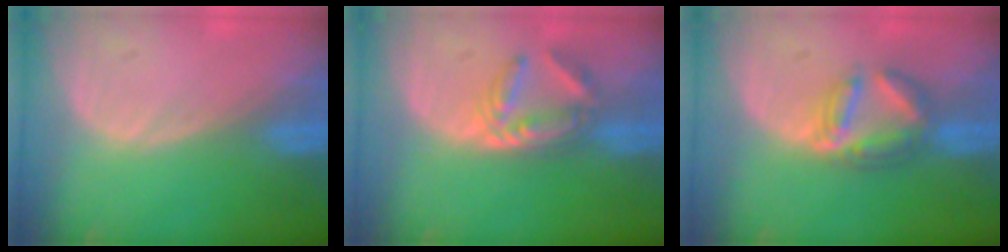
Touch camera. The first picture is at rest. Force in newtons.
{"total": 5.9, "press": 5.0, "slide": 3.3}
{"total": 5.8, "press": 5.5, "slide": 1.9}